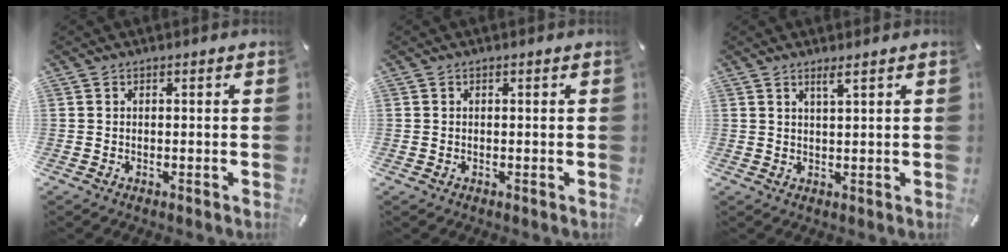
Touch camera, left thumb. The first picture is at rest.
{"total": 0.0}
{"total": 2.2, "force": [1.7, -0.1, 1.4], "torque": [-0.031, -0.003, 0.031]}